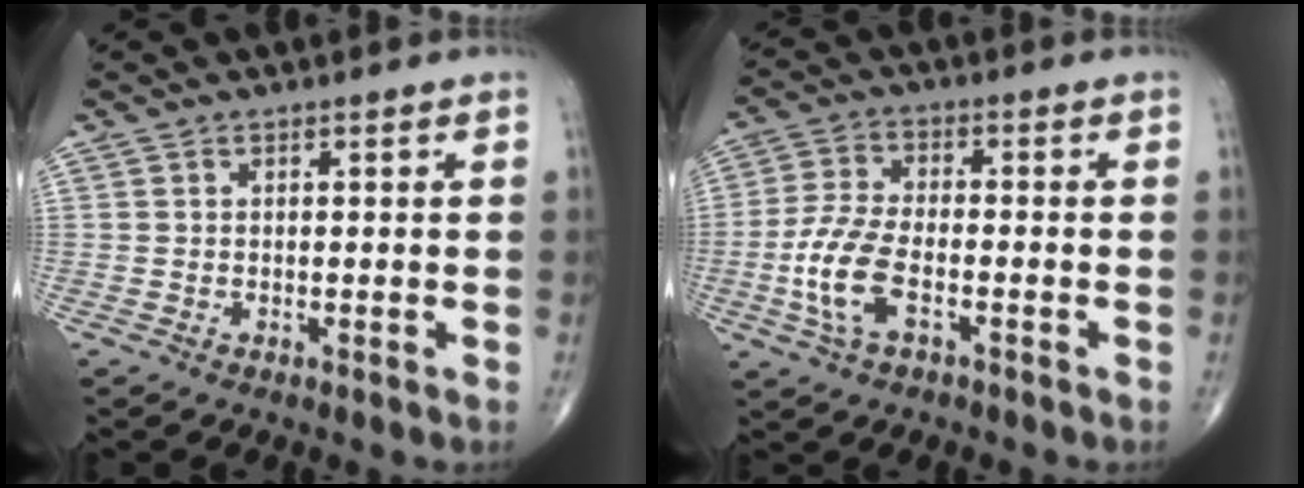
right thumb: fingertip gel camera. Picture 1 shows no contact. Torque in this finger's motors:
{"motor_torque": [-0.03, 0.00, 0.98, -0.04, 0.33]}